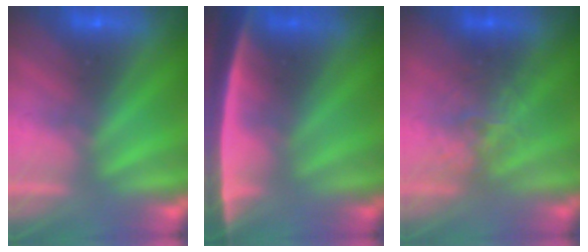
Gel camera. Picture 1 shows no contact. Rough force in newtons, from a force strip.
{"total": 11.3}
{"total": 2.4}